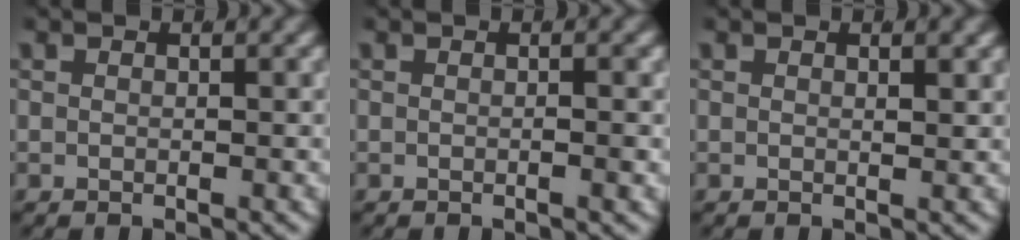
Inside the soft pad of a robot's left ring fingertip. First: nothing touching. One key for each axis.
{"total": 0.7, "fx": -0.1, "fy": -0.2, "fz": 0.6, "tx": -0.007, "ty": 0.004, "tz": -0.003}
{"total": 0.6, "fx": 0.4, "fy": 0.0, "fz": 0.5, "tx": -0.004, "ty": -0.003, "tz": 0.006}